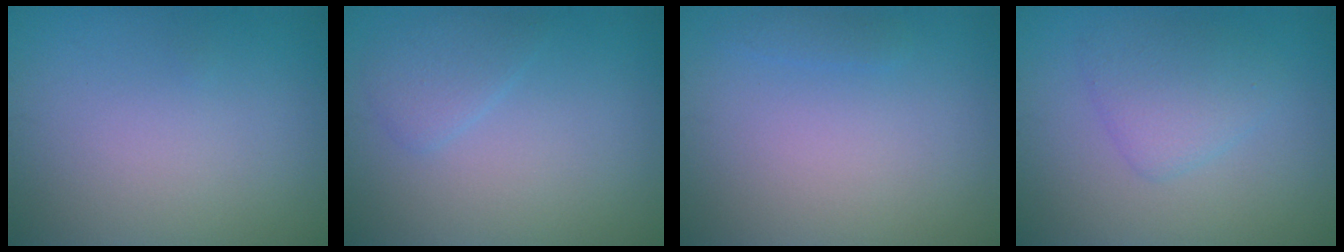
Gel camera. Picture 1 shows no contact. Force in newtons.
{"total": 1.7, "press": 1.7, "slide": 0.1}
{"total": 0.7, "press": 0.7, "slide": 0.1}
{"total": 2.6, "press": 2.6, "slide": 0.3}